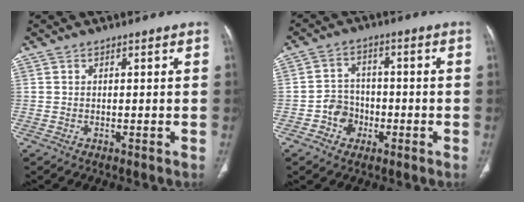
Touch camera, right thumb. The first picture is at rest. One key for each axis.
{"total": 5.7, "fx": -2.2, "fy": 5.0, "fz": 1.8, "tx": -0.003, "ty": 0.021, "tz": -0.041}